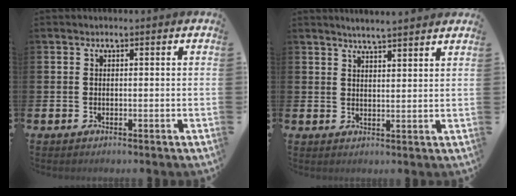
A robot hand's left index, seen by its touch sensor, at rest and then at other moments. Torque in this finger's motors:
{"motor_torque": [1.16, -0.98, 0.46, 0.07]}